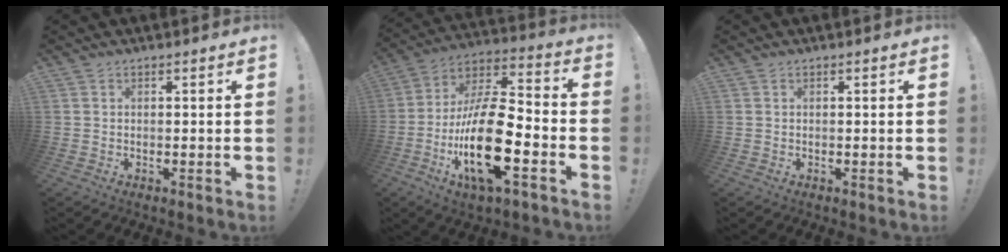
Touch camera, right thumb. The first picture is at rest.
{"total": 24.0, "force": [-7.2, 8.7, 21.2], "torque": [-0.409, 0.036, -0.118]}
{"total": 0.0}